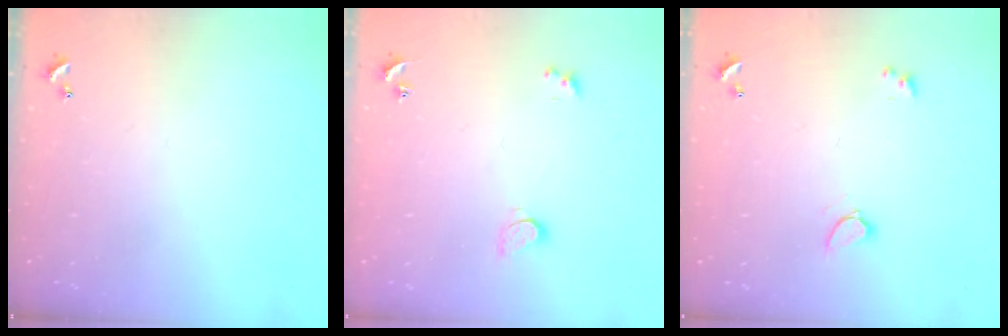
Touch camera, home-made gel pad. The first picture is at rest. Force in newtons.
{"total": 1.5, "press": 1.4, "slide": 0.4}
{"total": 1.0, "press": 1.0, "slide": 0.2}